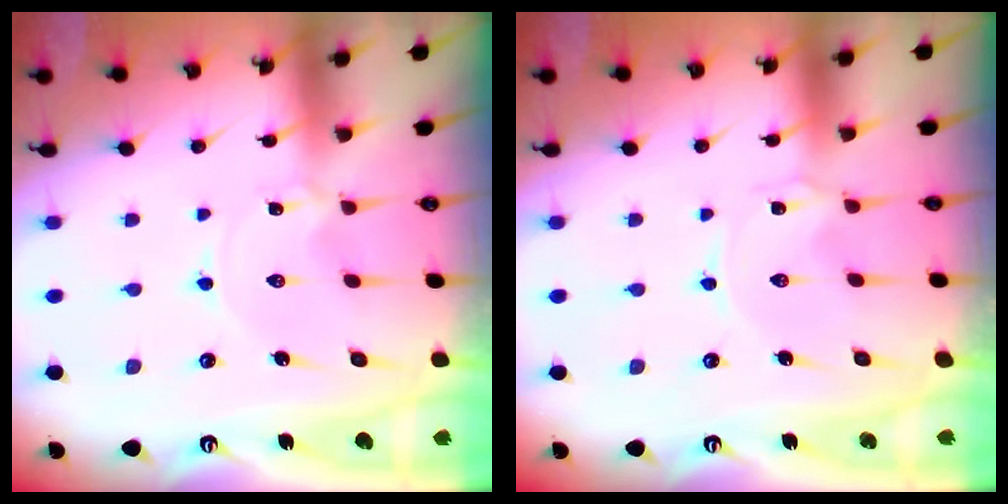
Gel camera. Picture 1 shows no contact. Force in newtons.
{"total": 0.0}